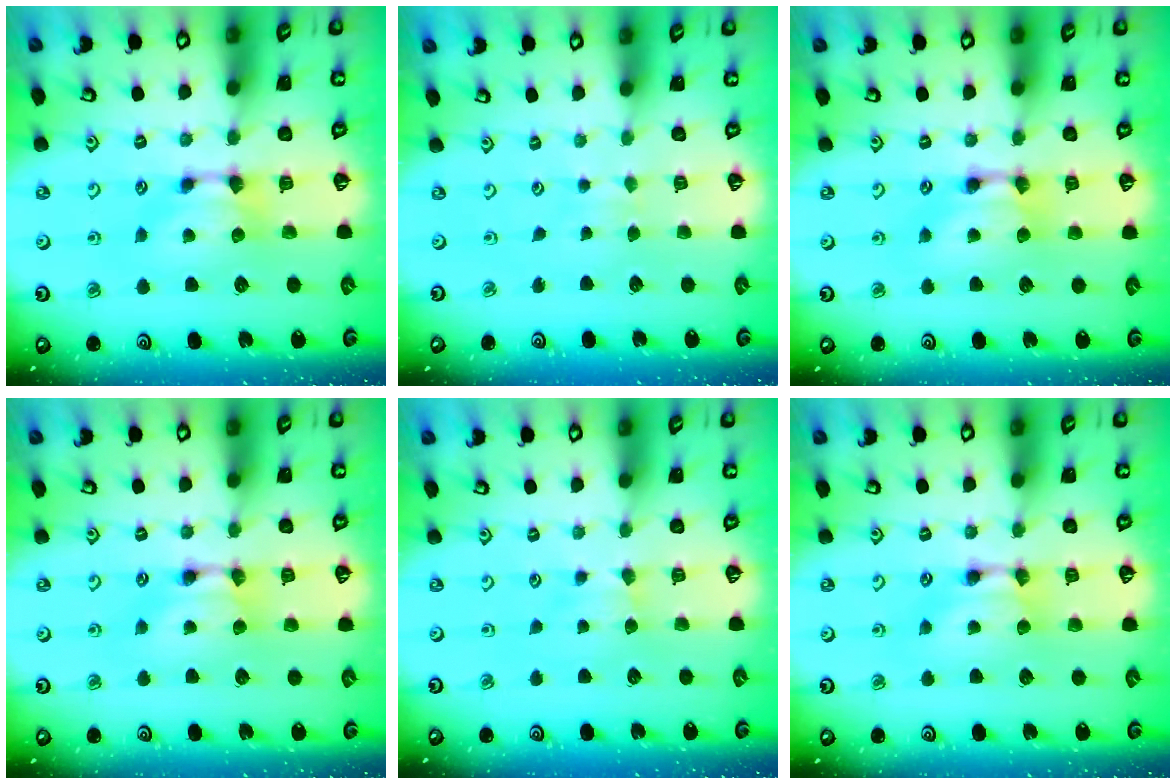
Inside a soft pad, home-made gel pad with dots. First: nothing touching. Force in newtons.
{"total": 3.7, "press": 3.7, "slide": 0.1}
{"total": 1.8, "press": 1.8, "slide": 0.1}
{"total": 1.6, "press": 1.6, "slide": 0.1}
{"total": 2.4, "press": 2.4, "slide": 0.6}
{"total": 1.6, "press": 1.6, "slide": 0.2}